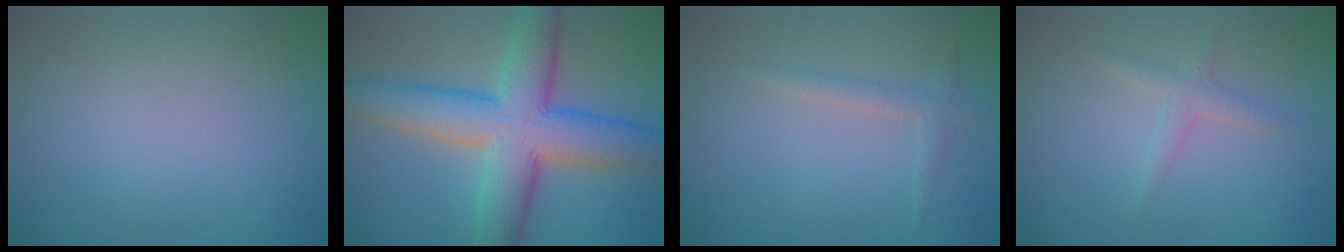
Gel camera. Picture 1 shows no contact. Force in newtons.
{"total": 9.8, "press": 9.8, "slide": 0.4}
{"total": 1.4, "press": 1.4, "slide": 0.1}
{"total": 1.5, "press": 1.5, "slide": 0.0}